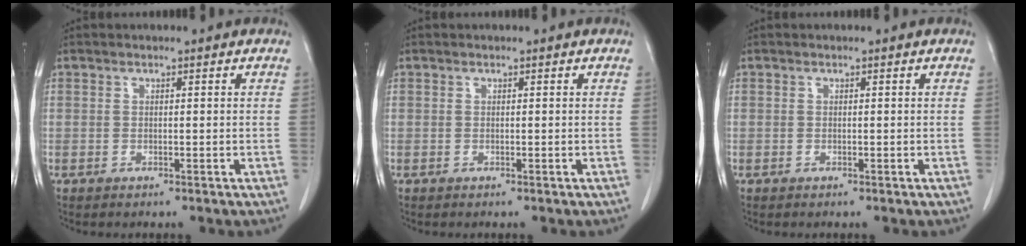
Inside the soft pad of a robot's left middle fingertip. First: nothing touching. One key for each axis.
{"total": 0.0}
{"total": 0.0}